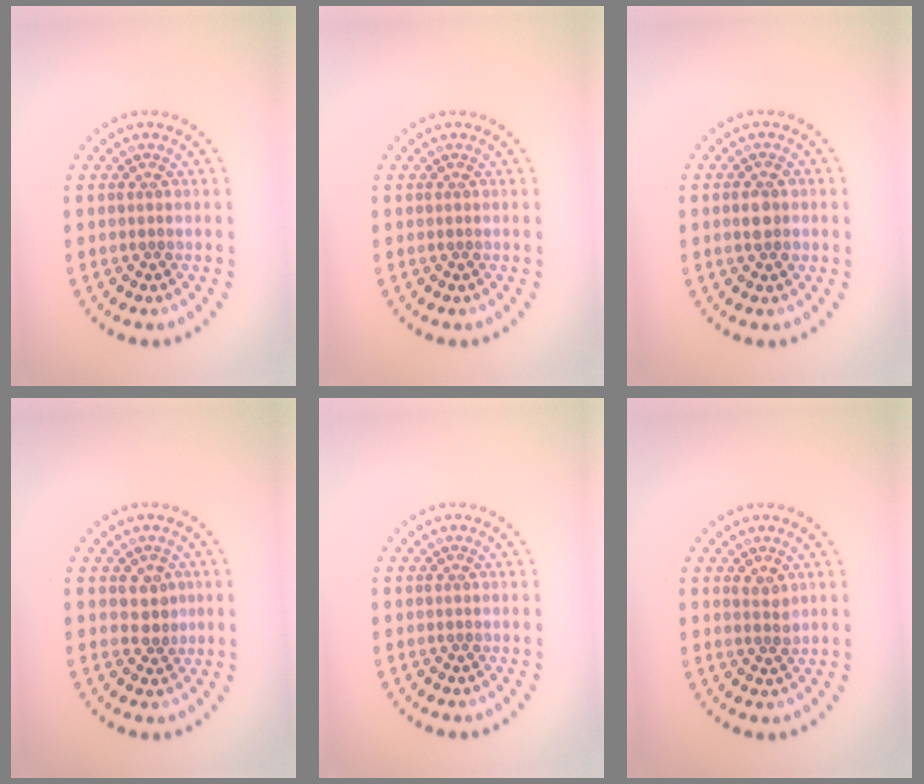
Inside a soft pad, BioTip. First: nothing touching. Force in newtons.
{"total": 0.0}
{"total": 2.2, "press": 2.2, "slide": 0.2}
{"total": 1.9, "press": 1.7, "slide": 0.8}
{"total": 0.0}
{"total": 1.1, "press": 1.0, "slide": 0.5}